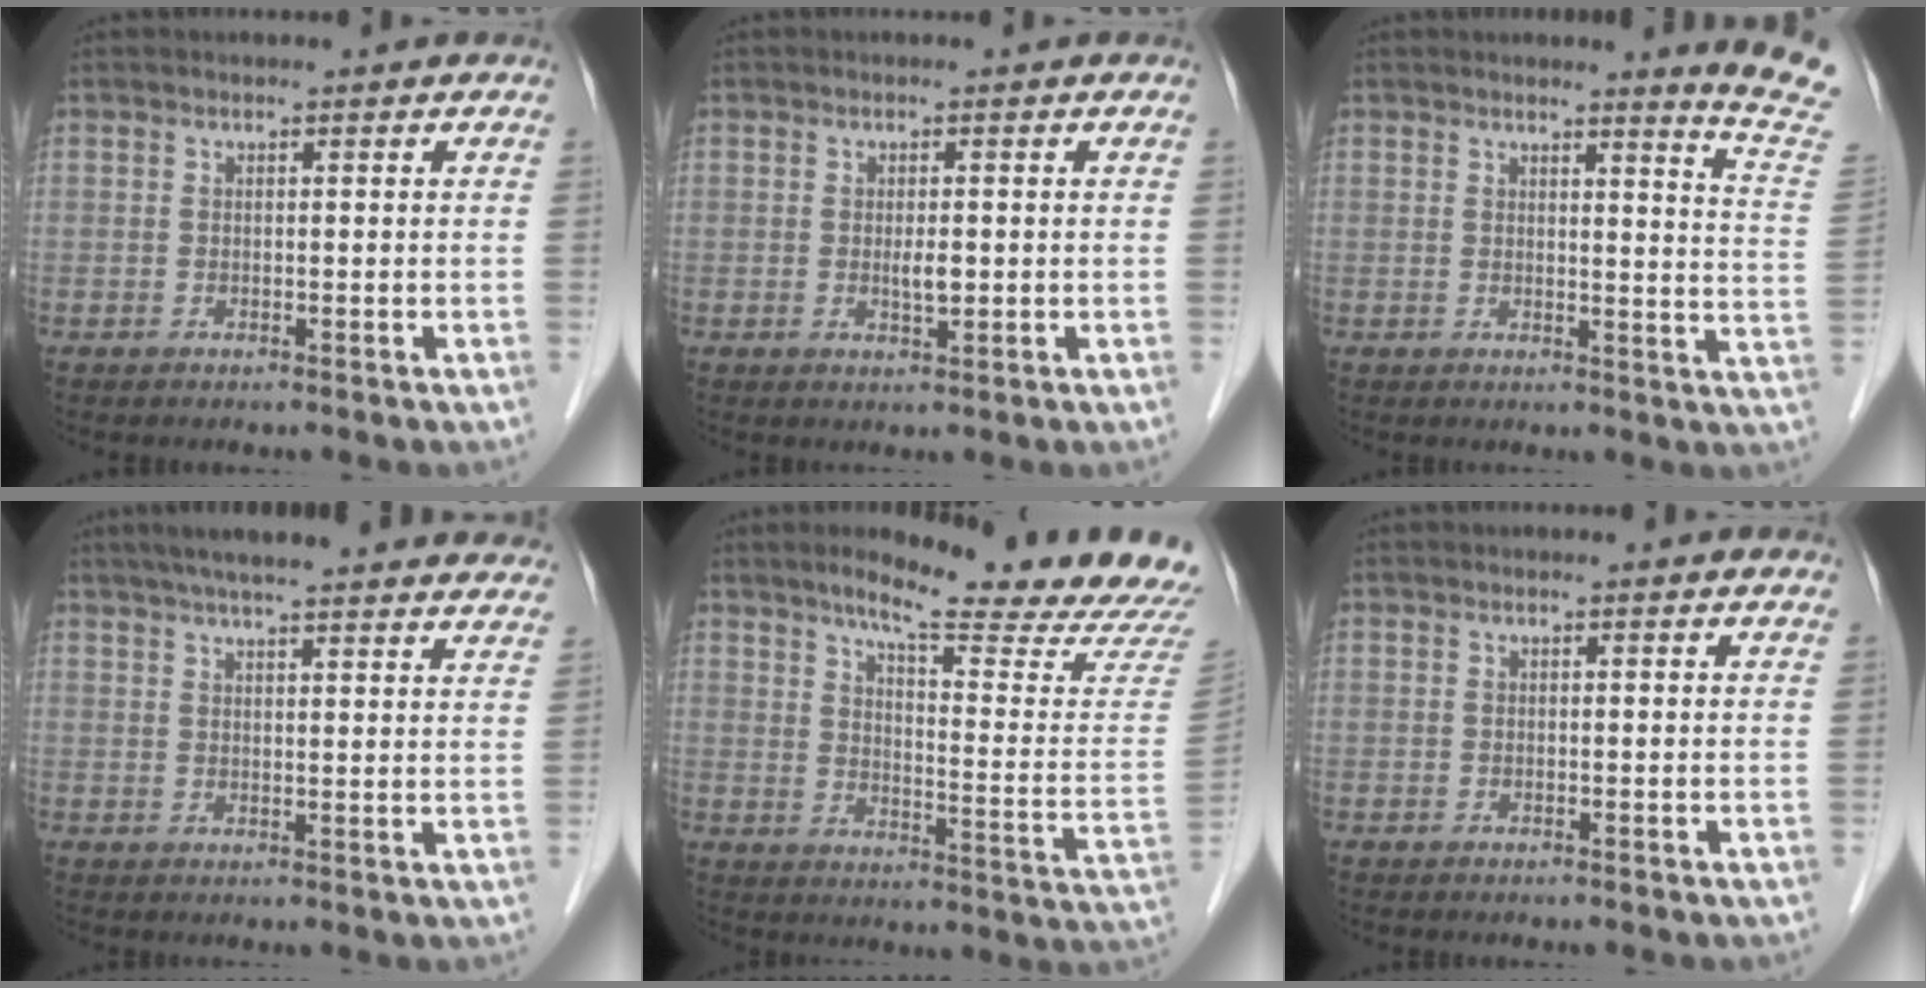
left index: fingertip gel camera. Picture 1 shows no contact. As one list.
[{"total": 1.9, "force": [0.0, 0.6, 1.8], "torque": [-0.034, -0.002, 0.000]}, {"total": 8.6, "force": [8.1, -1.7, 2.5], "torque": [-0.026, -0.087, 0.070]}, {"total": 24.6, "force": [21.8, 2.7, 11.1], "torque": [-0.166, 0.011, 0.268]}, {"total": 20.8, "force": [18.2, -0.2, 9.9], "torque": [-0.138, -0.081, 0.226]}, {"total": 0.8, "force": [0.8, 0.1, 0.2], "torque": [-0.011, 0.001, 0.005]}]